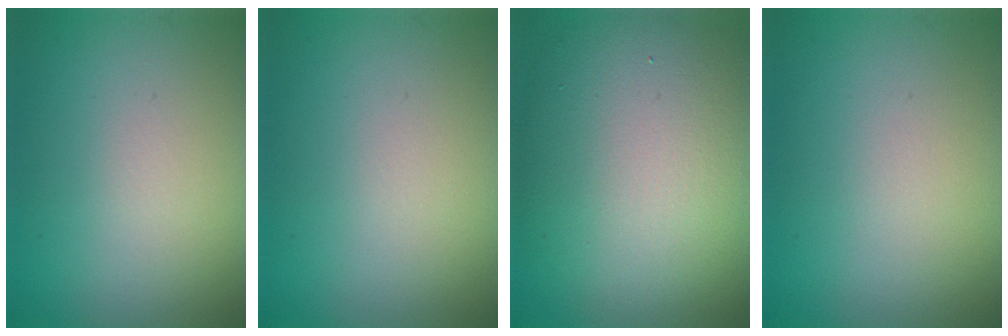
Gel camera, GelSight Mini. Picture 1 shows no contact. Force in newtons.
{"total": 0.0}
{"total": 13.9, "press": 13.9, "slide": 0.5}
{"total": 0.0}